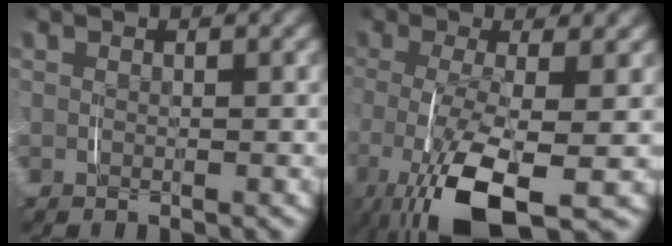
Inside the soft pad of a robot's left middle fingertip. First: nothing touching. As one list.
[{"total": 7.3, "force": [-2.4, 2.2, 6.5], "torque": [-0.133, -0.018, -0.031]}]